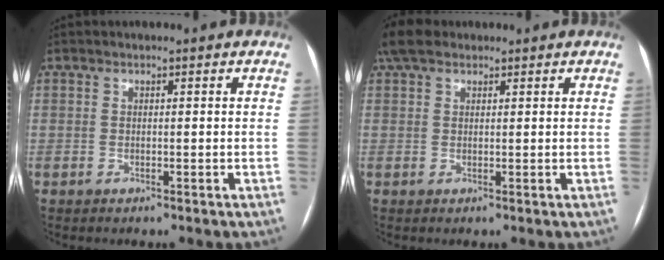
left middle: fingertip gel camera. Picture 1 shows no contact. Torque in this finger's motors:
{"motor_torque": [0.58, -0.53, 0.04, 0.01]}